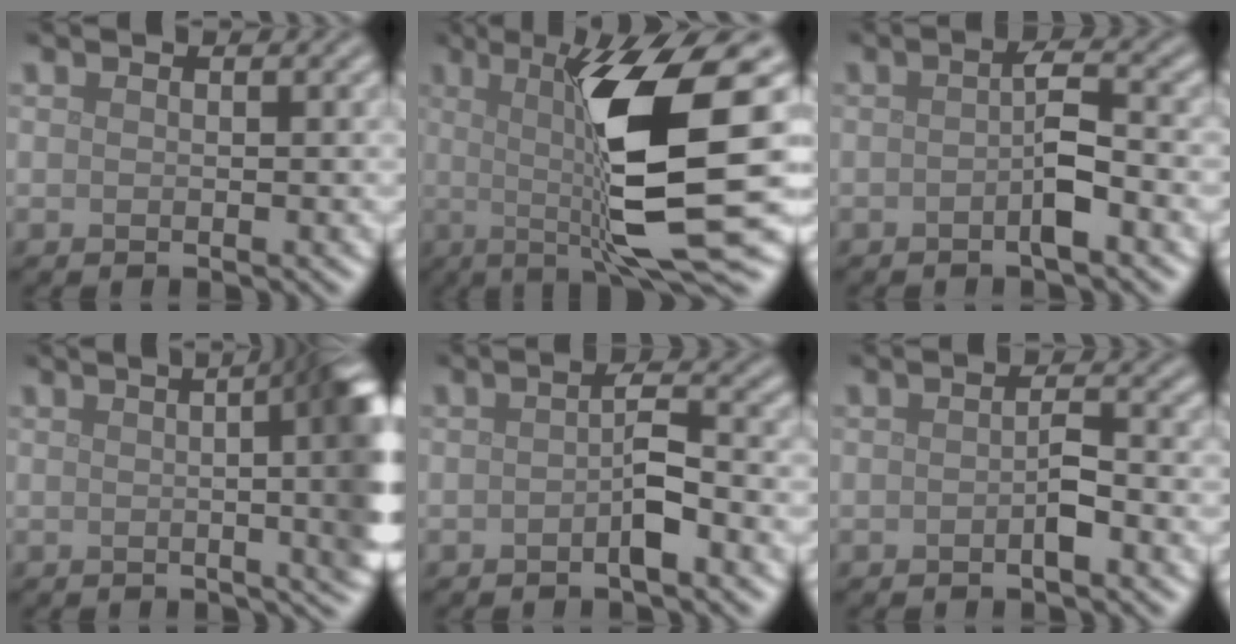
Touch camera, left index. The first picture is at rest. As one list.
[{"total": 11.9, "force": [0.5, 2.3, 11.6], "torque": [-0.167, -0.005, 0.008]}, {"total": 2.6, "force": [-0.8, 0.4, 2.4], "torque": [-0.041, 0.006, -0.016]}, {"total": 15.3, "force": [0.8, 6.8, 13.7], "torque": [-0.078, 0.024, -0.006]}, {"total": 2.4, "force": [-0.9, 0.5, 2.1], "torque": [-0.037, 0.004, -0.018]}, {"total": 1.6, "force": [-0.6, 0.3, 1.4], "torque": [-0.025, 0.002, -0.011]}]